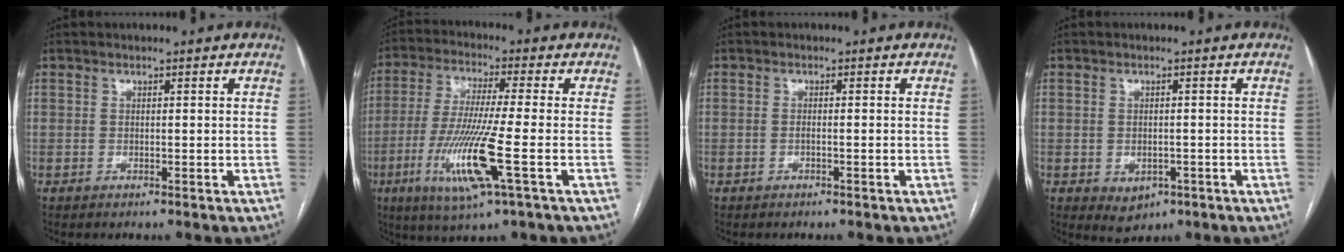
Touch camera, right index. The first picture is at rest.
{"total": 12.9, "force": [-4.1, -0.1, 12.2], "torque": [-0.255, -0.026, -0.081]}
{"total": 0.8, "force": [-0.2, 0.1, 0.8], "torque": [-0.014, 0.000, -0.001]}
{"total": 3.3, "force": [-1.2, 2.5, 1.8], "torque": [-0.022, -0.002, -0.002]}